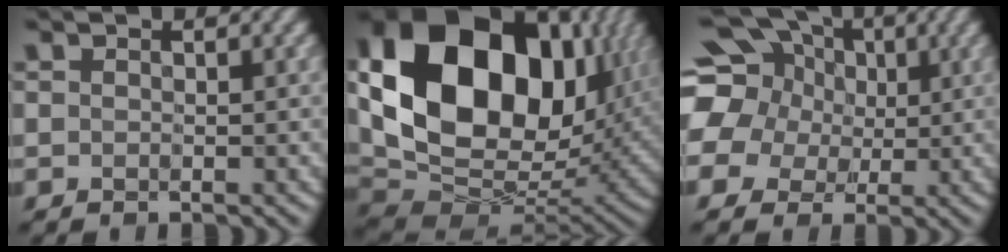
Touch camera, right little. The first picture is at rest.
{"total": 19.6, "force": [5.1, 13.3, 13.4], "torque": [-0.279, 0.016, 0.097]}
{"total": 17.7, "force": [5.4, 14.7, 8.2], "torque": [-0.211, 0.048, 0.072]}